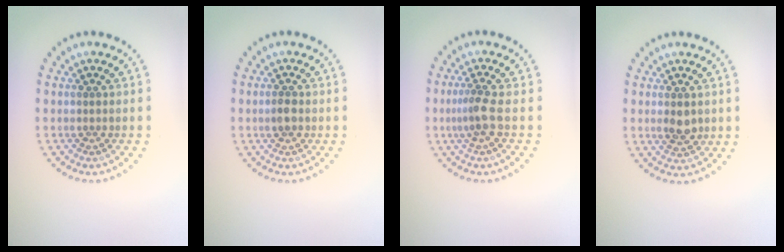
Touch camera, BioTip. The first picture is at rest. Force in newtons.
{"total": 1.3, "press": 1.3, "slide": 0.1}
{"total": 2.3, "press": 1.7, "slide": 1.5}
{"total": 1.9, "press": 1.9, "slide": 0.3}